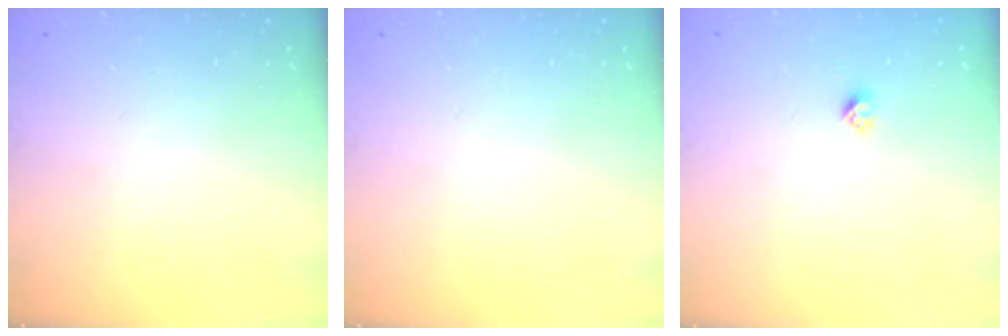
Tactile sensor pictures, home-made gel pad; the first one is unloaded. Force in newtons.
{"total": 0.0}
{"total": 2.7, "press": 2.6, "slide": 0.3}